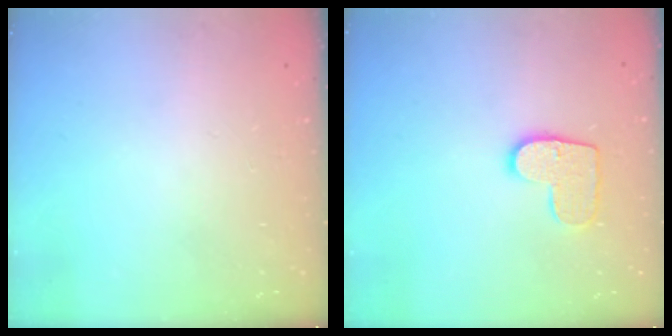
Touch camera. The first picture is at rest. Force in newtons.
{"total": 10.0, "press": 10.0, "slide": 0.5}